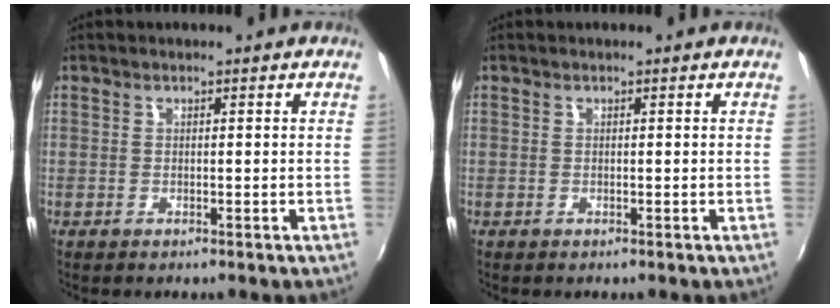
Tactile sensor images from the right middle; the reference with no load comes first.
{"total": 0.0}